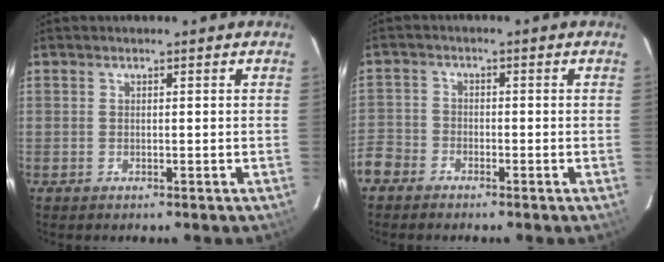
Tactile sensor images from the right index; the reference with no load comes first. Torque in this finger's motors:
{"motor_torque": [-0.32, -0.31, -0.56, -0.21]}